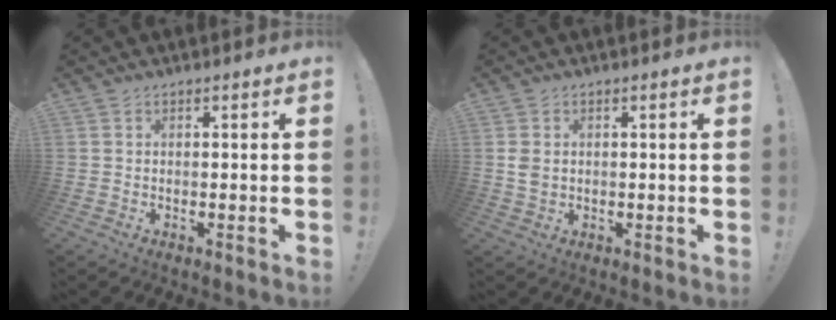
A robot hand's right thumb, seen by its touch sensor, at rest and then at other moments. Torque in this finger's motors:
{"motor_torque": [0.26, 0.42, 0.36, -0.20, 0.00]}